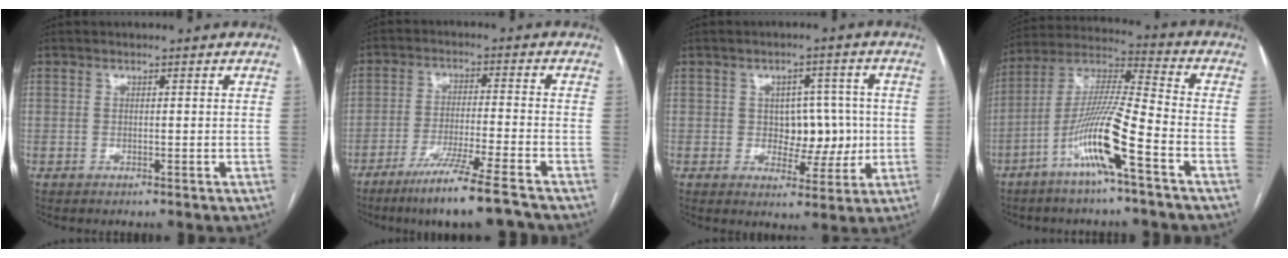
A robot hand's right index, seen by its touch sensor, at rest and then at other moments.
{"total": 11.0, "force": [-8.5, -0.9, 6.9], "torque": [-0.111, -0.035, -0.144]}
{"total": 6.7, "force": [-0.1, 4.5, 5.0], "torque": [-0.060, 0.017, 0.008]}
{"total": 13.1, "force": [-6.3, -0.1, 11.5], "torque": [-0.235, -0.002, -0.124]}